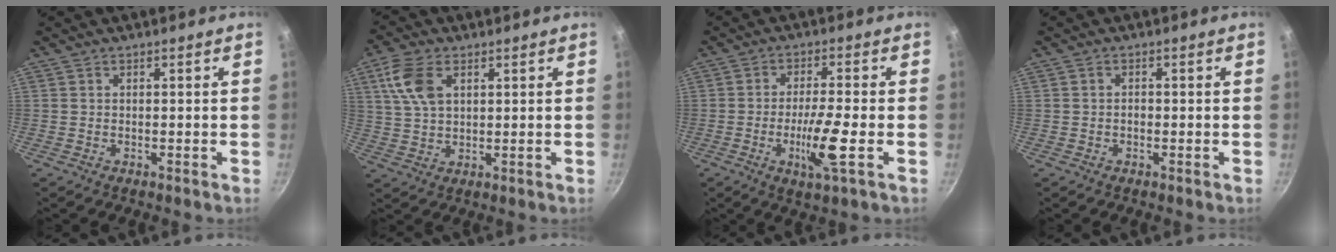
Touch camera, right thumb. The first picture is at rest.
{"total": 8.5, "force": [3.1, 4.9, 6.2], "torque": [-0.124, 0.000, 0.061]}
{"total": 8.9, "force": [-2.5, 1.1, 8.5], "torque": [-0.156, 0.006, -0.044]}
{"total": 0.9, "force": [-0.3, 0.6, 0.6], "torque": [-0.010, 0.004, -0.006]}